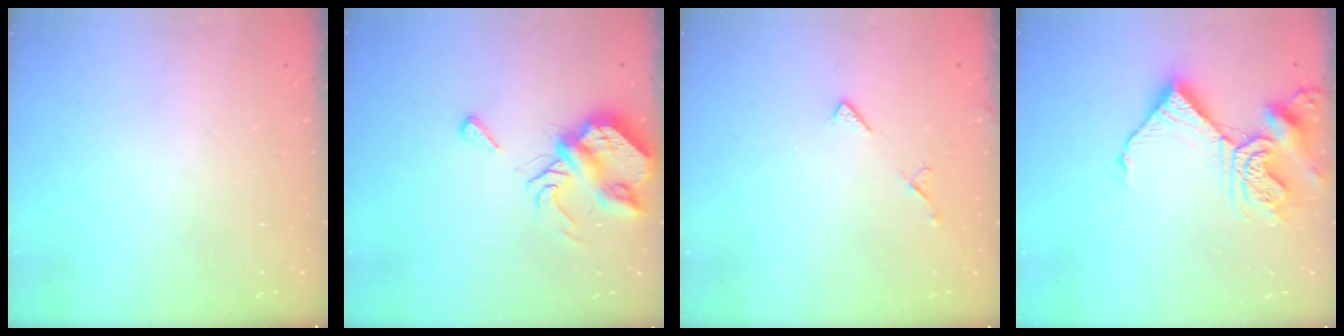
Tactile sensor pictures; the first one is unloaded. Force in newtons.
{"total": 8.2, "press": 8.1, "slide": 1.0}
{"total": 6.7, "press": 6.7, "slide": 0.9}
{"total": 13.3, "press": 13.2, "slide": 1.8}